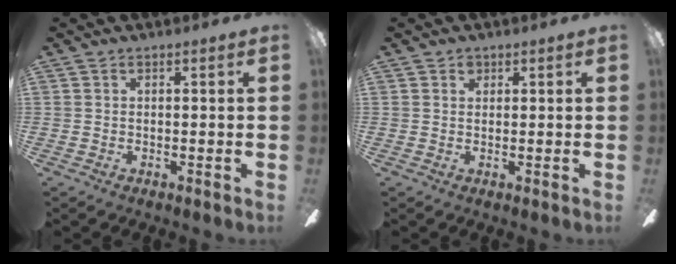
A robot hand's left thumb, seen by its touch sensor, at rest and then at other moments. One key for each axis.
{"total": 1.8, "fx": 1.1, "fy": 1.2, "fz": 0.8, "tx": -0.009, "ty": -0.001, "tz": 0.019}